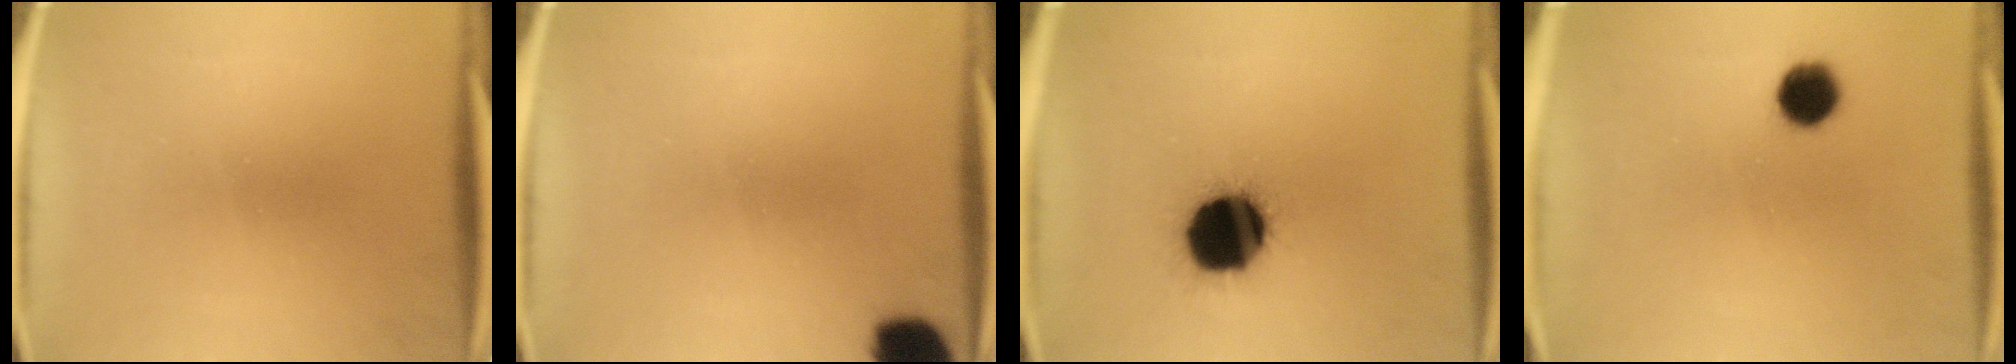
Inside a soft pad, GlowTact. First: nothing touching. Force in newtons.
{"total": 8.0}
{"total": 19.5}
{"total": 6.8}